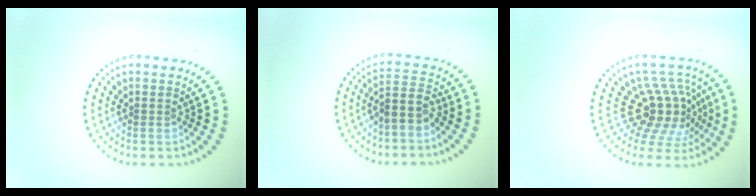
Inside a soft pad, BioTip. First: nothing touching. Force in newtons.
{"total": 2.9, "press": 2.4, "slide": 1.6}
{"total": 5.3, "press": 3.9, "slide": 3.6}